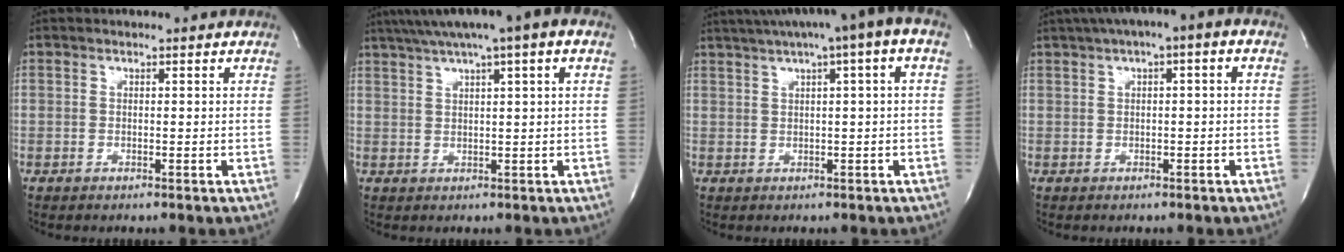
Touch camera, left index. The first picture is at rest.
{"total": 11.4, "force": [7.0, 0.4, 9.0], "torque": [-0.151, 0.044, 0.102]}
{"total": 10.8, "force": [5.6, 0.4, 9.2], "torque": [-0.146, 0.041, 0.076]}
{"total": 6.9, "force": [2.8, 1.3, 6.2], "torque": [-0.103, 0.038, 0.037]}